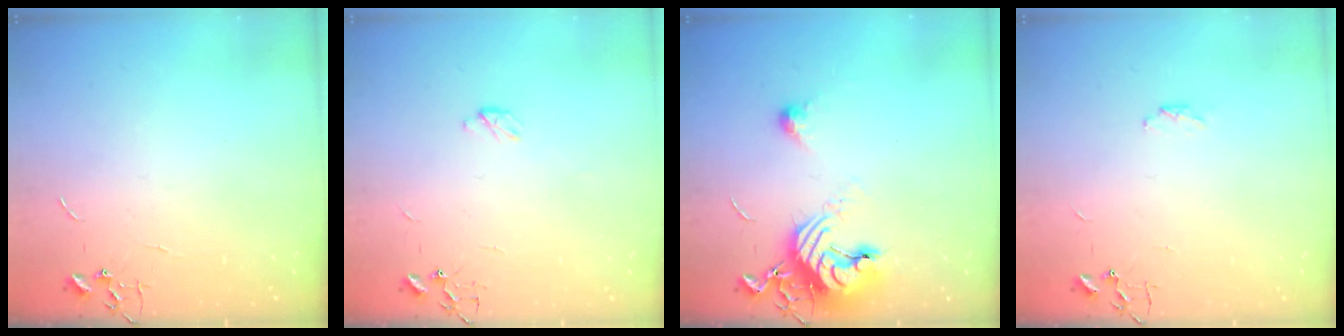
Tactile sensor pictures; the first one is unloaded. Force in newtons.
{"total": 3.3, "press": 3.2, "slide": 0.4}
{"total": 13.9, "press": 13.8, "slide": 1.2}
{"total": 3.5, "press": 3.4, "slide": 1.0}